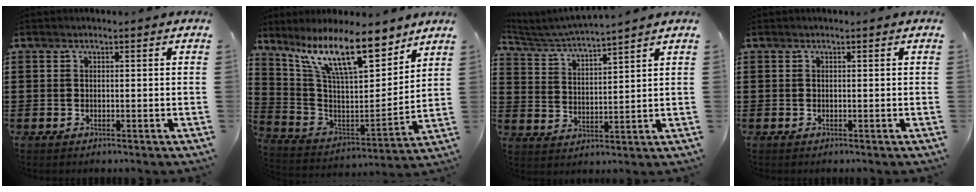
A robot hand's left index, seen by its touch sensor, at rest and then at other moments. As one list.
[{"total": 14.6, "force": [10.4, 3.7, 9.7], "torque": [-0.207, -0.043, 0.182]}, {"total": 3.8, "force": [3.7, -0.6, 0.8], "torque": [-0.035, -0.028, 0.059]}, {"total": 0.0}]